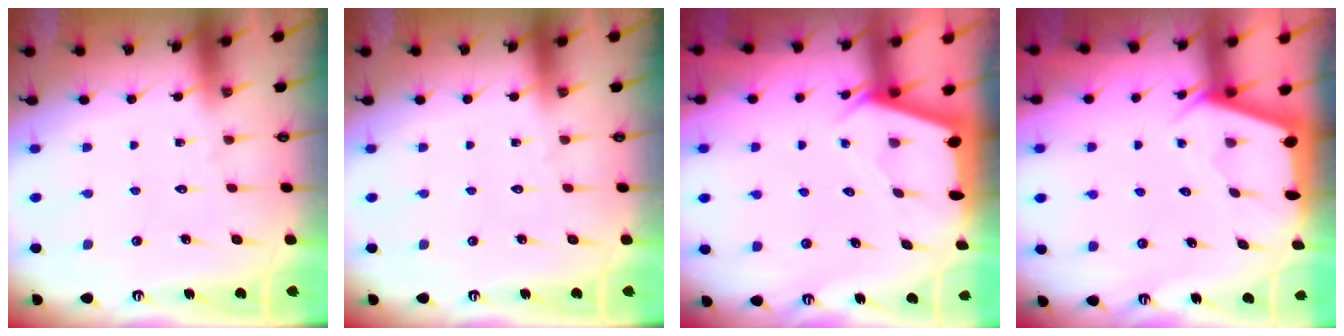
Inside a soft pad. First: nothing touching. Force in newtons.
{"total": 0.0}
{"total": 2.5, "press": 2.5, "slide": 0.3}
{"total": 2.4, "press": 2.4, "slide": 0.3}